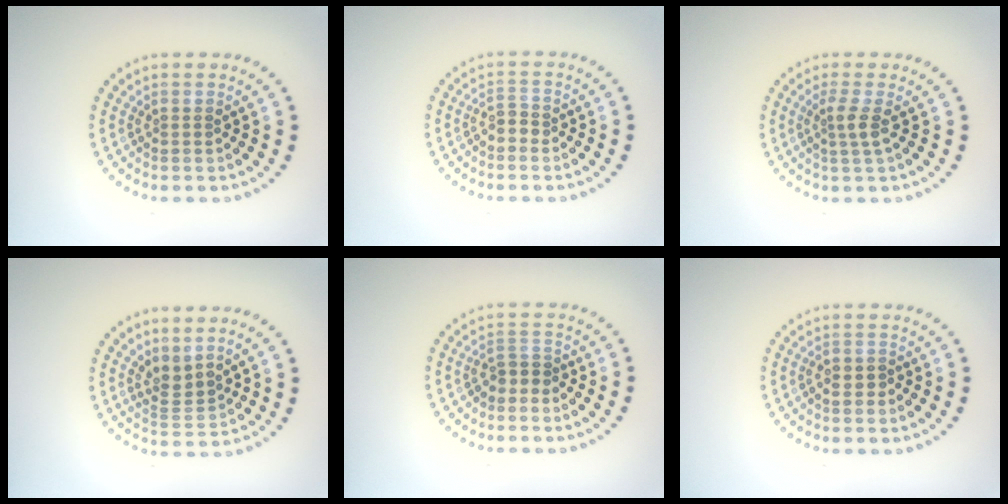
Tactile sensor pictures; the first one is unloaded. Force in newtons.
{"total": 1.3, "press": 1.2, "slide": 0.5}
{"total": 1.8, "press": 1.3, "slide": 1.3}
{"total": 2.3, "press": 1.5, "slide": 1.7}
{"total": 1.5, "press": 1.0, "slide": 1.1}
{"total": 1.0, "press": 0.9, "slide": 0.5}